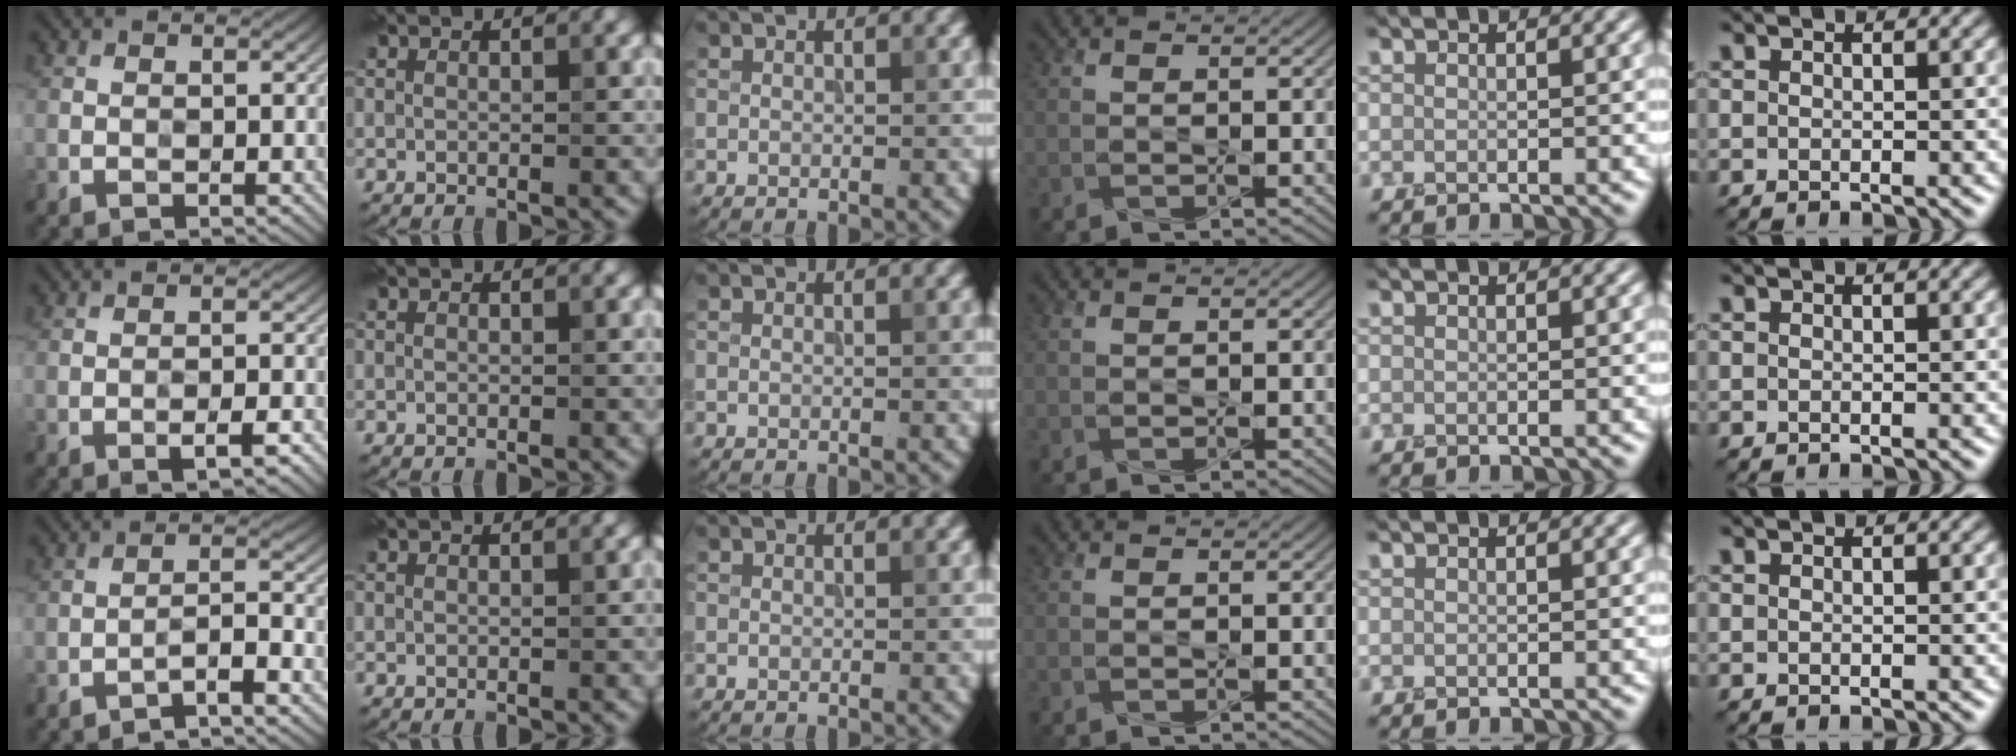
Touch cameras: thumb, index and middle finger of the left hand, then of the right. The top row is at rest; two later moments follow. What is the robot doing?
{"motion": "squeeze", "object": "air blower"}